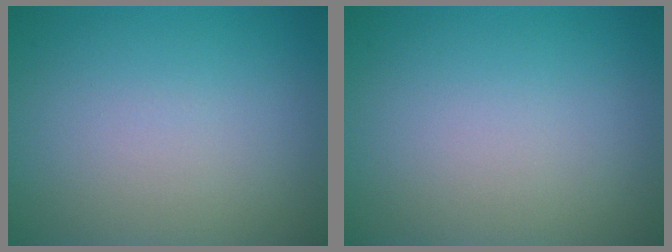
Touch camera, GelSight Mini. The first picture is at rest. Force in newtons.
{"total": 0.0}